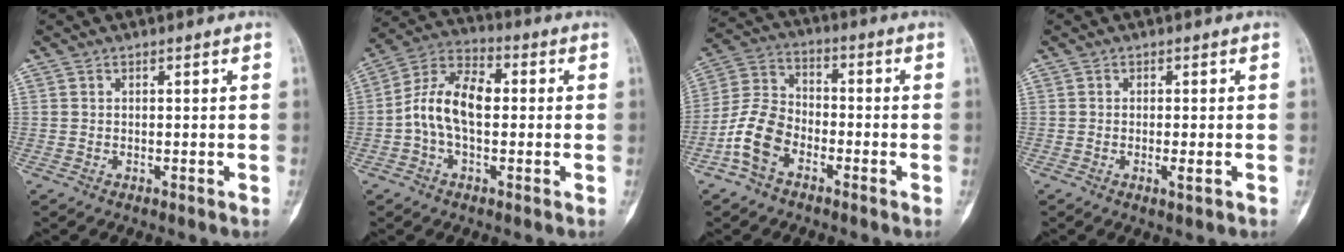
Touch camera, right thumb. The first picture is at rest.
{"total": 11.4, "force": [-0.3, 6.6, 9.2], "torque": [-0.169, 0.036, -0.014]}
{"total": 10.0, "force": [-4.7, 6.5, 5.9], "torque": [-0.113, 0.036, -0.099]}
{"total": 1.9, "force": [-0.5, 0.4, 1.8], "torque": [-0.032, -0.005, -0.009]}